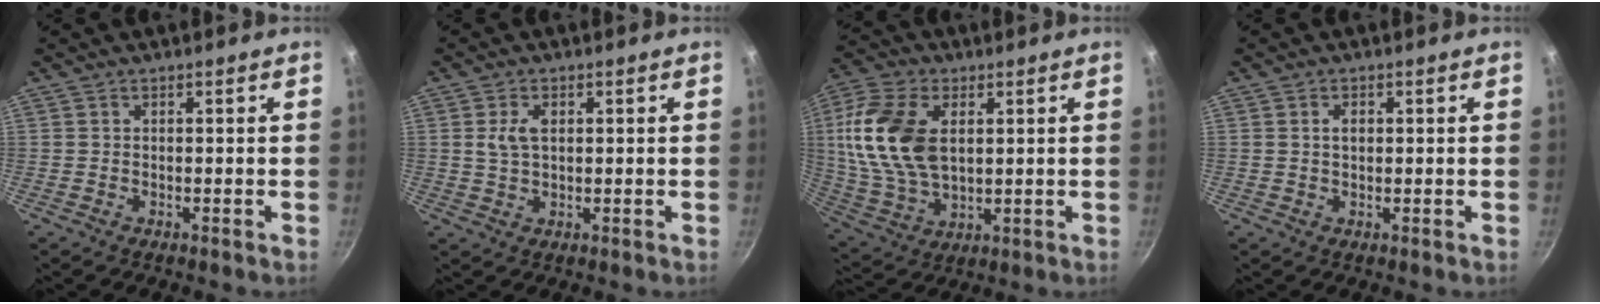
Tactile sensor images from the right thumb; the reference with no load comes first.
{"total": 4.0, "force": [0.7, 2.5, 3.1], "torque": [-0.052, 0.003, 0.013]}
{"total": 17.6, "force": [3.4, 10.8, 13.6], "torque": [-0.258, -0.008, 0.067]}
{"total": 1.6, "force": [0.2, 1.1, 1.1], "torque": [-0.013, 0.004, 0.004]}